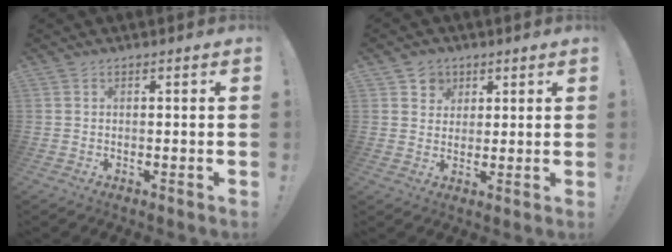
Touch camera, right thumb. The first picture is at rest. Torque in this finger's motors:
{"motor_torque": [0.10, -0.04, 0.03, -0.01, -0.01]}